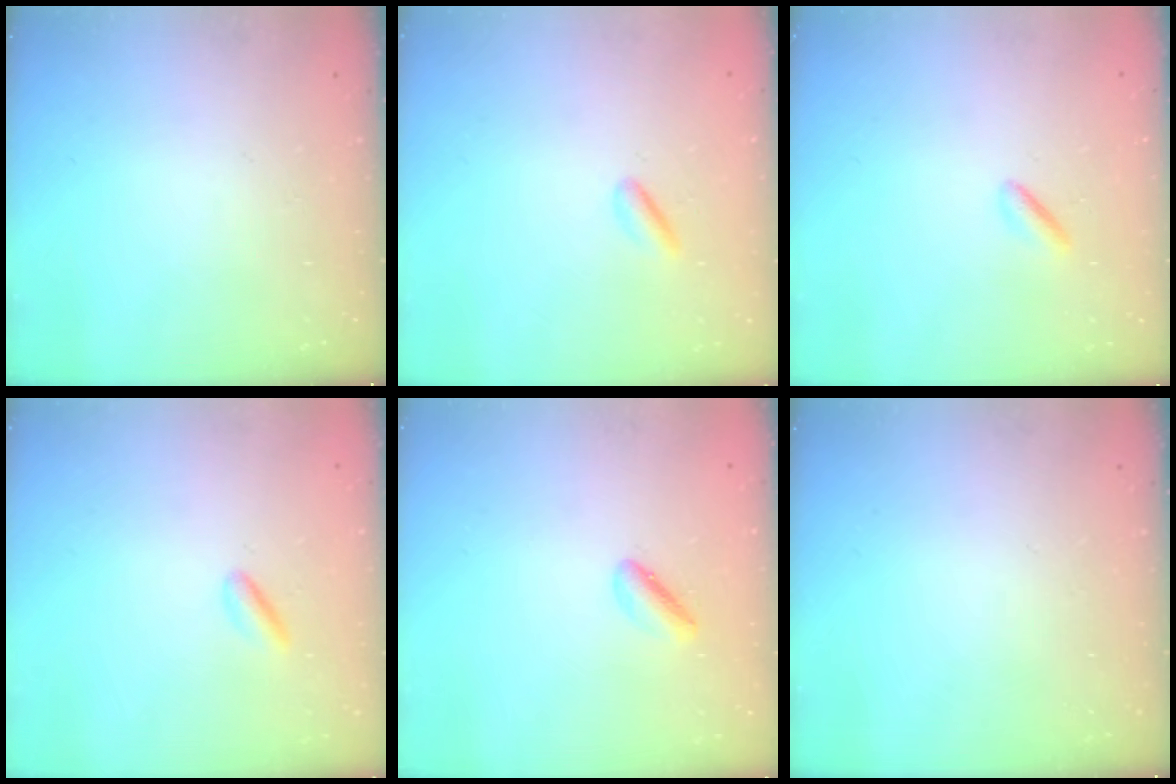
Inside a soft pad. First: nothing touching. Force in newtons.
{"total": 2.5, "press": 2.4, "slide": 0.7}
{"total": 1.6, "press": 1.5, "slide": 0.6}
{"total": 2.2, "press": 2.2, "slide": 0.3}
{"total": 2.0, "press": 2.0, "slide": 0.3}
{"total": 0.0}